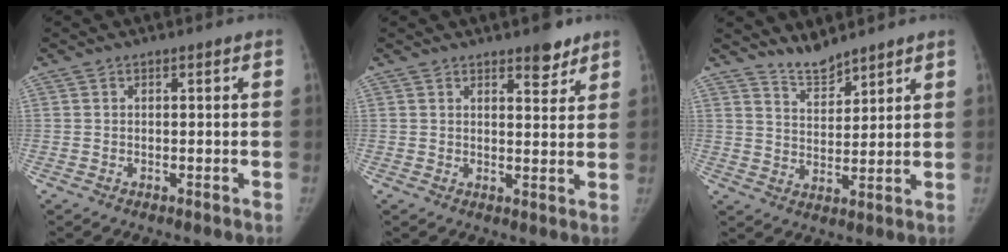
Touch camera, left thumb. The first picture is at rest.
{"total": 4.8, "force": [3.5, 1.9, 2.6], "torque": [-0.015, -0.024, 0.049]}
{"total": 5.3, "force": [5.1, 1.2, 1.1], "torque": [-0.008, -0.043, 0.100]}